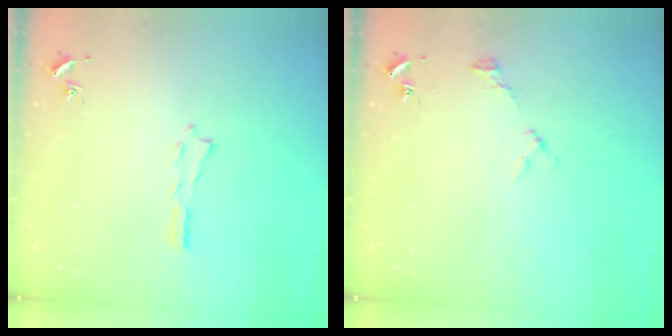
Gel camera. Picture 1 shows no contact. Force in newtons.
{"total": 2.2, "press": 2.2, "slide": 0.3}